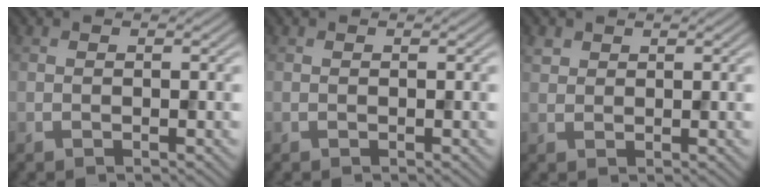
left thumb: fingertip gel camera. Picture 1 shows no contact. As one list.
[{"total": 0.0}, {"total": 1.2, "force": [0.9, 0.9, 0.3], "torque": [-0.008, 0.001, 0.019]}]